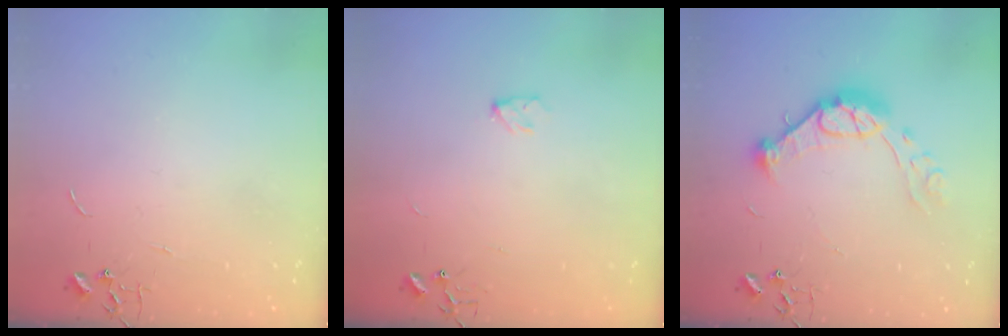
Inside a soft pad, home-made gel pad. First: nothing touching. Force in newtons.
{"total": 3.7, "press": 3.7, "slide": 0.6}
{"total": 14.3, "press": 14.2, "slide": 1.1}